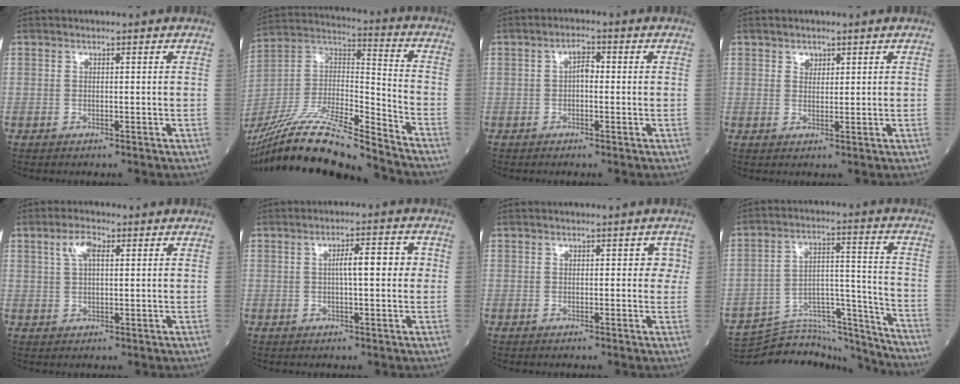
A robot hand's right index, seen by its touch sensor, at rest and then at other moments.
{"total": 22.2, "force": [-19.8, 0.1, 10.0], "torque": [-0.231, -0.010, -0.360]}
{"total": 2.3, "force": [0.0, 1.1, 2.0], "torque": [-0.027, 0.009, -0.006]}
{"total": 1.4, "force": [1.0, 1.0, 0.5], "torque": [-0.004, -0.003, 0.015]}
{"total": 4.0, "force": [1.7, 1.5, 3.2], "torque": [-0.067, 0.011, 0.034]}
{"total": 5.2, "force": [0.5, 1.0, 5.1], "torque": [-0.081, 0.016, 0.006]}
{"total": 1.9, "force": [0.4, 1.3, 1.3], "torque": [0.000, 0.015, 0.000]}
{"total": 18.4, "force": [-18.2, 1.6, 2.6], "torque": [-0.042, 0.044, -0.280]}